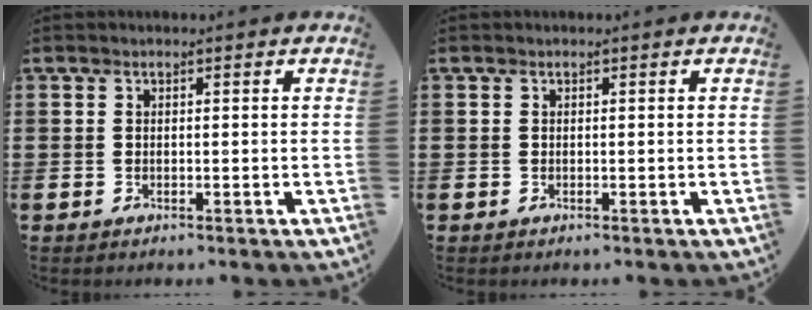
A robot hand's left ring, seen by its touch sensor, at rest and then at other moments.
{"total": 0.0}